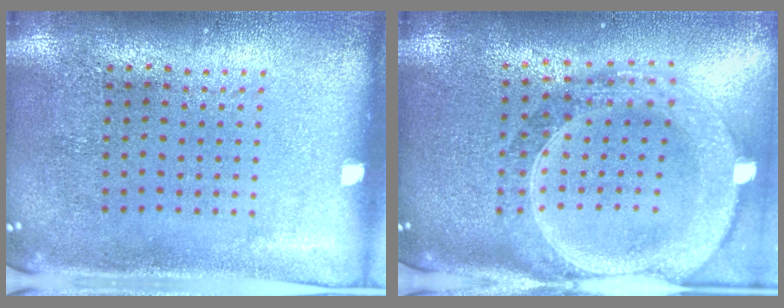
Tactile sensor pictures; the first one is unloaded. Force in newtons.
{"total": 2.9, "press": 2.5, "slide": 1.5}